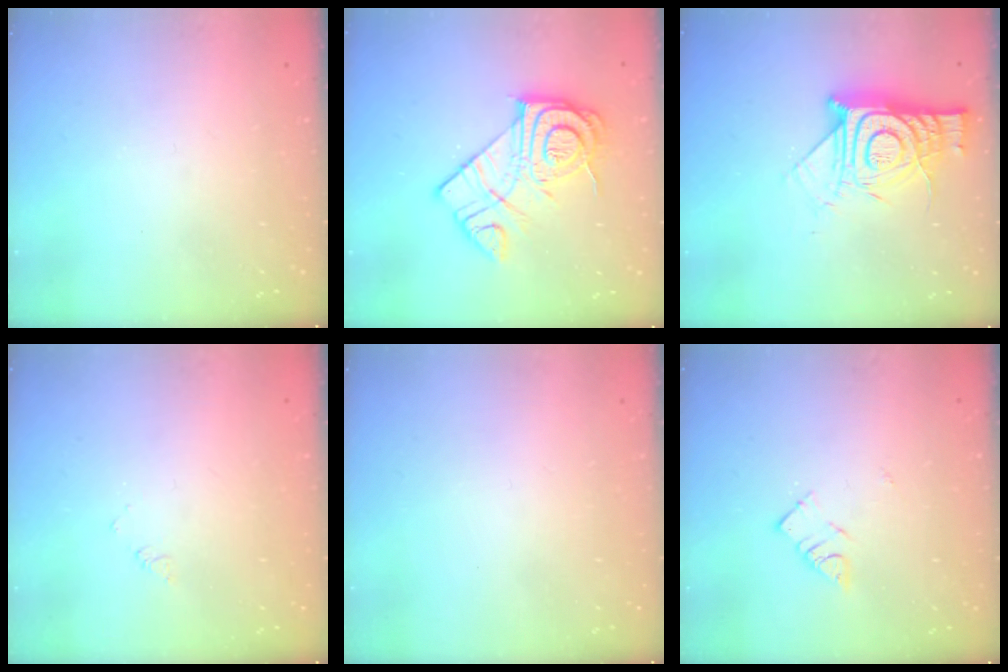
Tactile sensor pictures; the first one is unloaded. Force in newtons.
{"total": 15.6, "press": 15.5, "slide": 0.9}
{"total": 15.7, "press": 15.6, "slide": 1.3}
{"total": 1.7, "press": 1.6, "slide": 0.3}
{"total": 1.5, "press": 1.5, "slide": 0.1}
{"total": 5.2, "press": 5.2, "slide": 0.1}